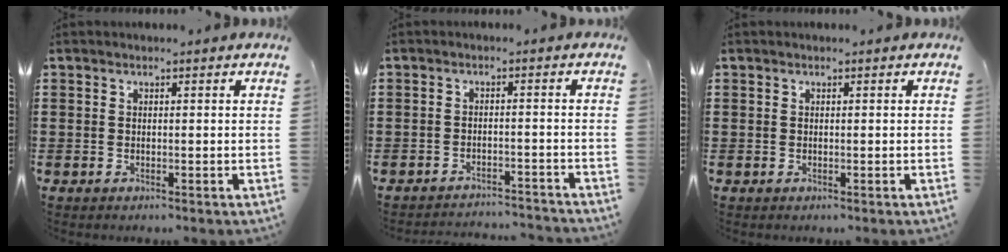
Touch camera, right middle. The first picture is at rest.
{"total": 2.7, "force": [-2.7, -0.1, 0.2], "torque": [-0.009, -0.001, -0.056]}
{"total": 0.0}